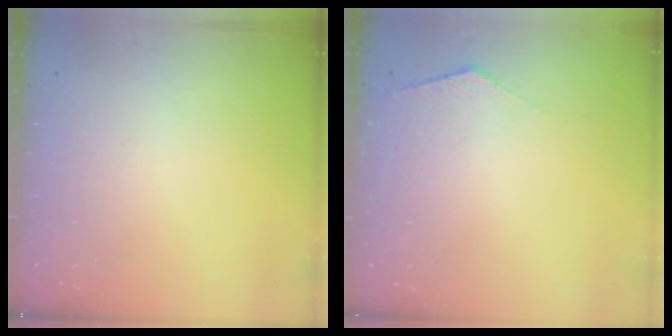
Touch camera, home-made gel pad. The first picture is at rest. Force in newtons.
{"total": 1.4, "press": 1.4, "slide": 0.3}